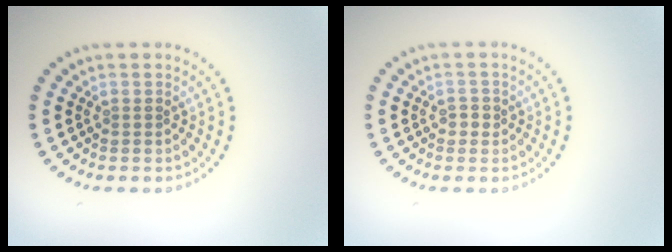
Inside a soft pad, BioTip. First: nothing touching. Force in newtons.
{"total": 1.0, "press": 1.0, "slide": 0.2}